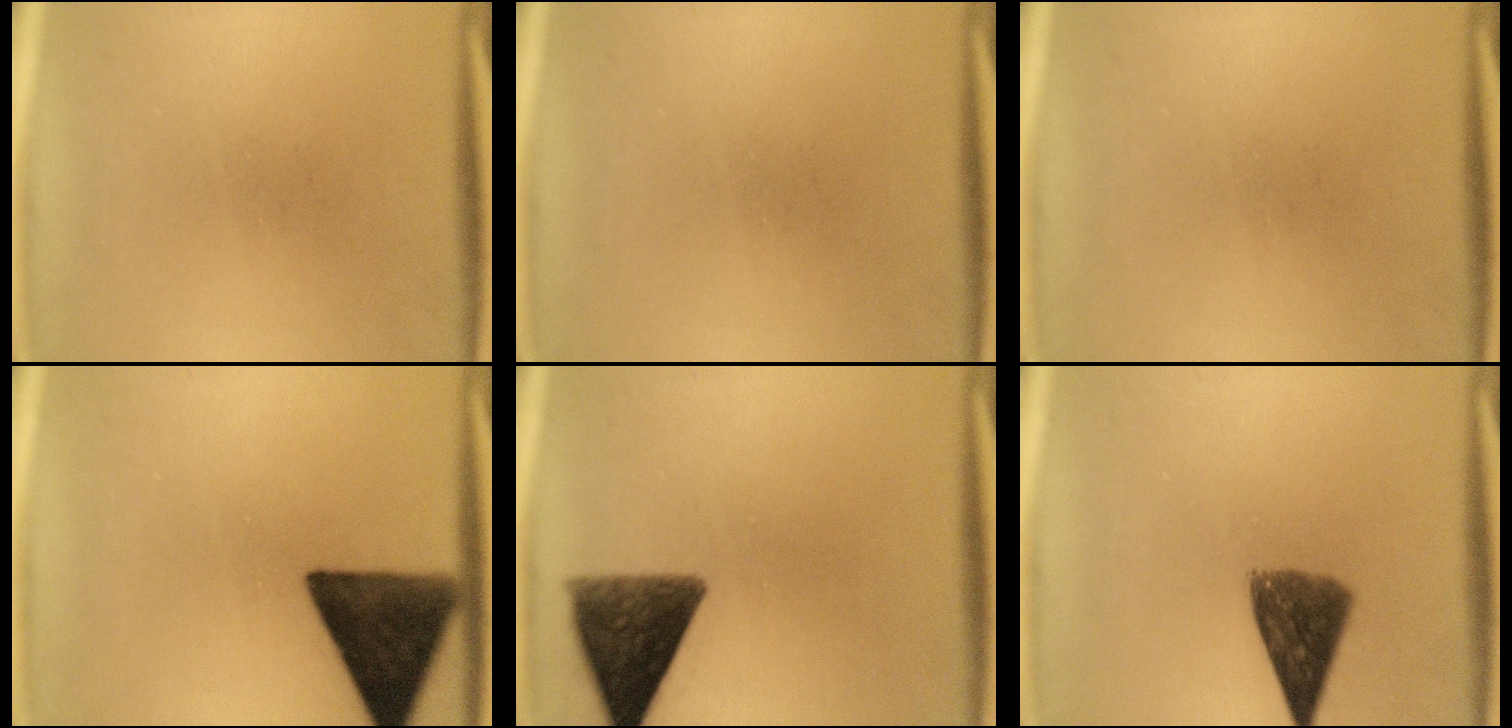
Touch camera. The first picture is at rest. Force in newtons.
{"total": 0.0}
{"total": 0.0}
{"total": 14.7}
{"total": 10.7}
{"total": 8.4}